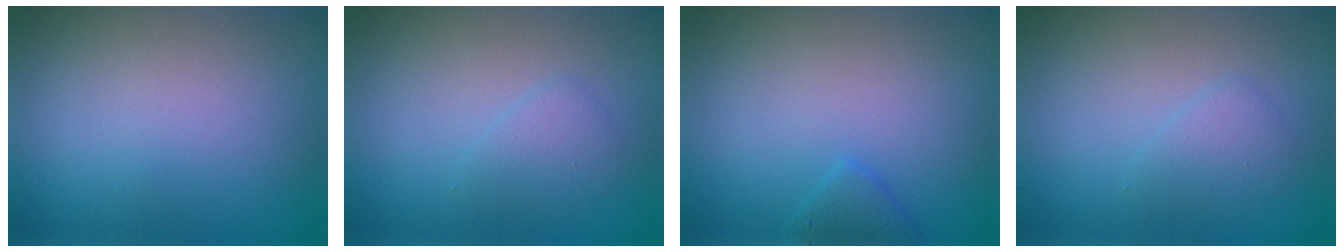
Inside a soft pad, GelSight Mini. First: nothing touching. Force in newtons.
{"total": 1.5, "press": 1.5, "slide": 0.2}
{"total": 1.3, "press": 1.3, "slide": 0.1}
{"total": 1.5, "press": 1.5, "slide": 0.2}